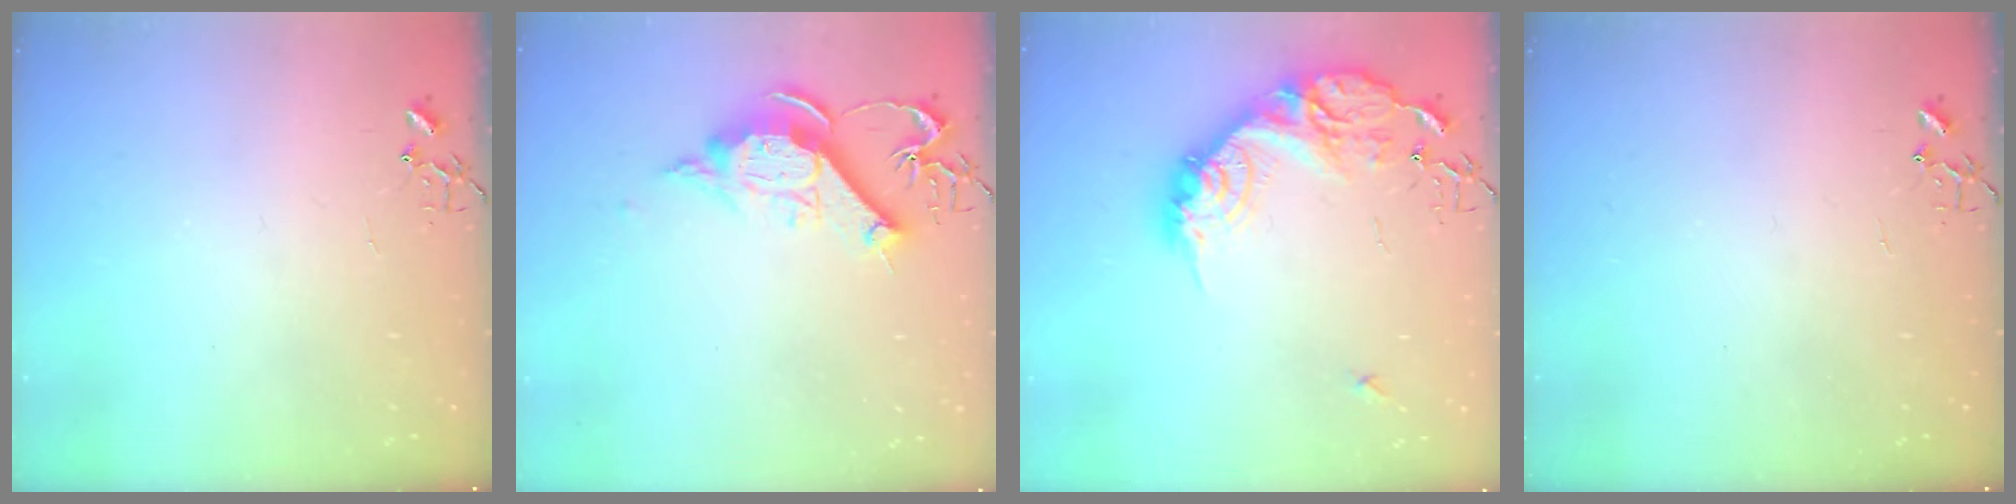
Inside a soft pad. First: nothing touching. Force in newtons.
{"total": 13.3, "press": 13.3, "slide": 1.1}
{"total": 19.9, "press": 19.9, "slide": 1.4}
{"total": 0.0}